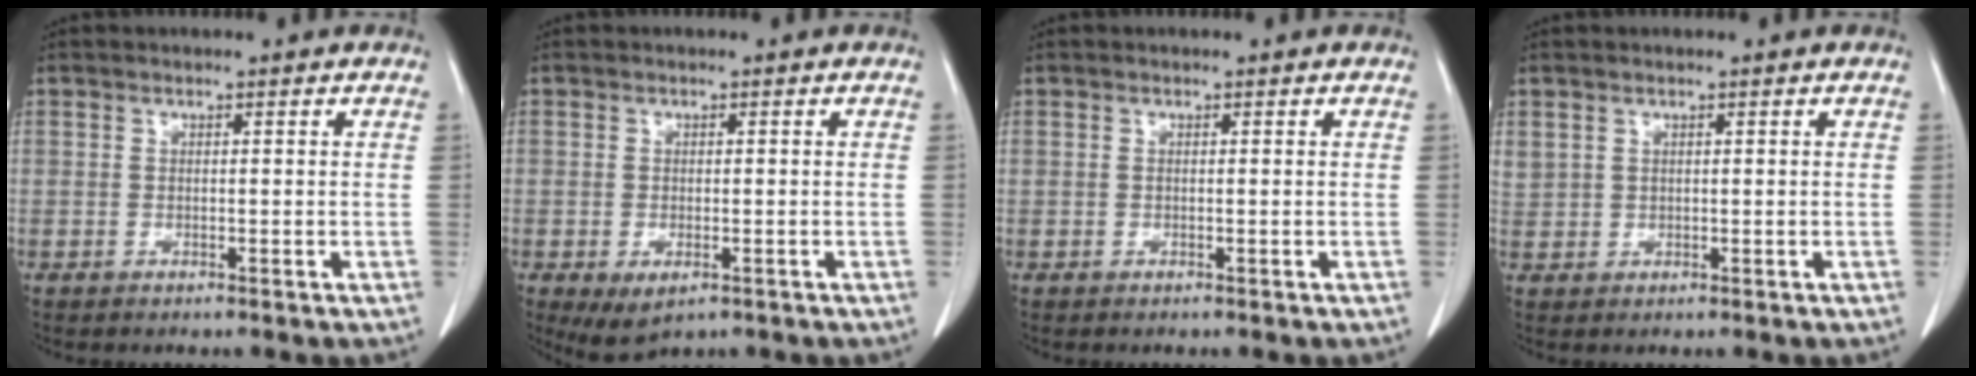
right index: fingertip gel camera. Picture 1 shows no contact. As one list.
[{"total": 4.0, "force": [-1.8, 2.2, 2.8], "torque": [-0.045, -0.009, -0.019]}, {"total": 0.0}, {"total": 2.4, "force": [1.3, 1.9, 0.7], "torque": [-0.021, 0.010, 0.034]}]